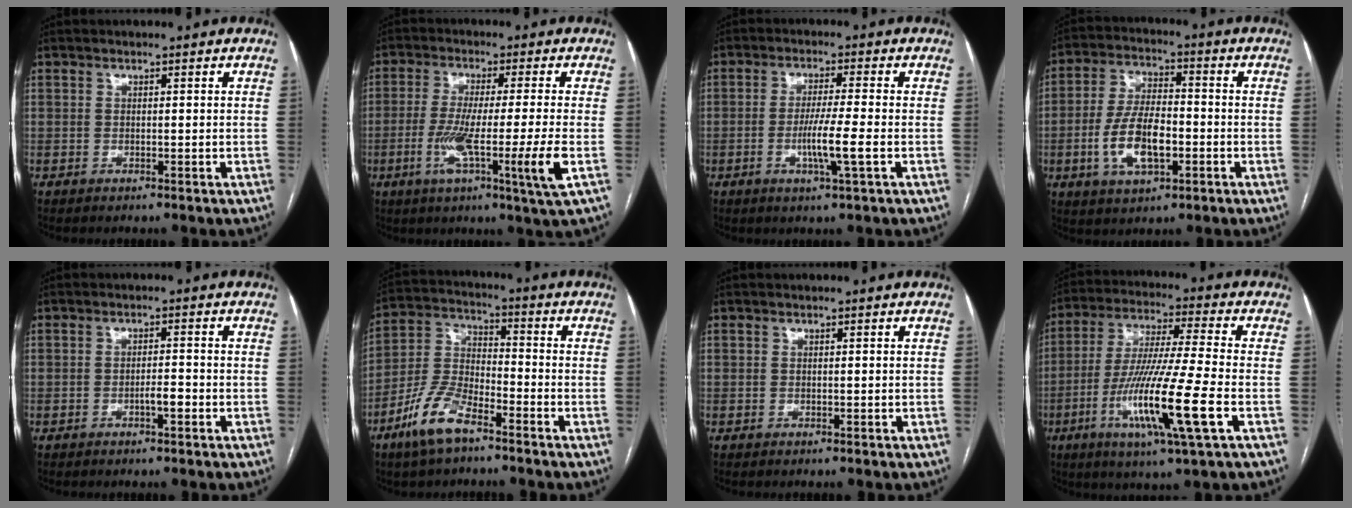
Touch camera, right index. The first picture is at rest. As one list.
[{"total": 11.6, "force": [-3.4, -1.3, 11.0], "torque": [-0.202, -0.030, -0.065]}, {"total": 6.3, "force": [-1.7, -0.6, 6.0], "torque": [-0.110, -0.012, -0.034]}, {"total": 10.5, "force": [-2.8, 4.4, 9.1], "torque": [-0.188, 0.006, -0.049]}, {"total": 2.2, "force": [-1.1, 0.4, 1.9], "torque": [-0.029, 0.002, -0.018]}, {"total": 10.1, "force": [-6.5, 3.6, 6.8], "torque": [-0.156, -0.002, -0.132]}, {"total": 0.0}, {"total": 16.5, "force": [-5.4, -0.3, 15.5], "torque": [-0.309, -0.026, -0.102]}]